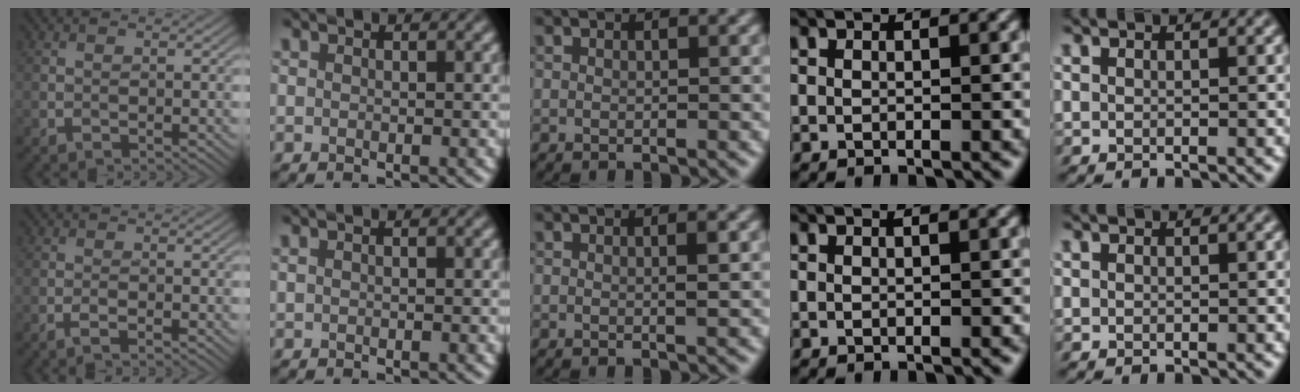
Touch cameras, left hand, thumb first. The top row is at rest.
{"thumb": {"total": 1.2, "force": [-0.9, -0.3, 0.7], "torque": [-0.020, 0.001, -0.017]}, "index": {"total": 0.7, "force": [0.4, 0.3, 0.4], "torque": [-0.011, -0.001, 0.004]}, "middle": {"total": 0.8, "force": [-0.3, 0.1, 0.7], "torque": [-0.006, 0.003, -0.004]}, "ring": {"total": 0.6, "force": [0.3, 0.2, 0.4], "torque": [-0.001, 0.006, -0.004]}}